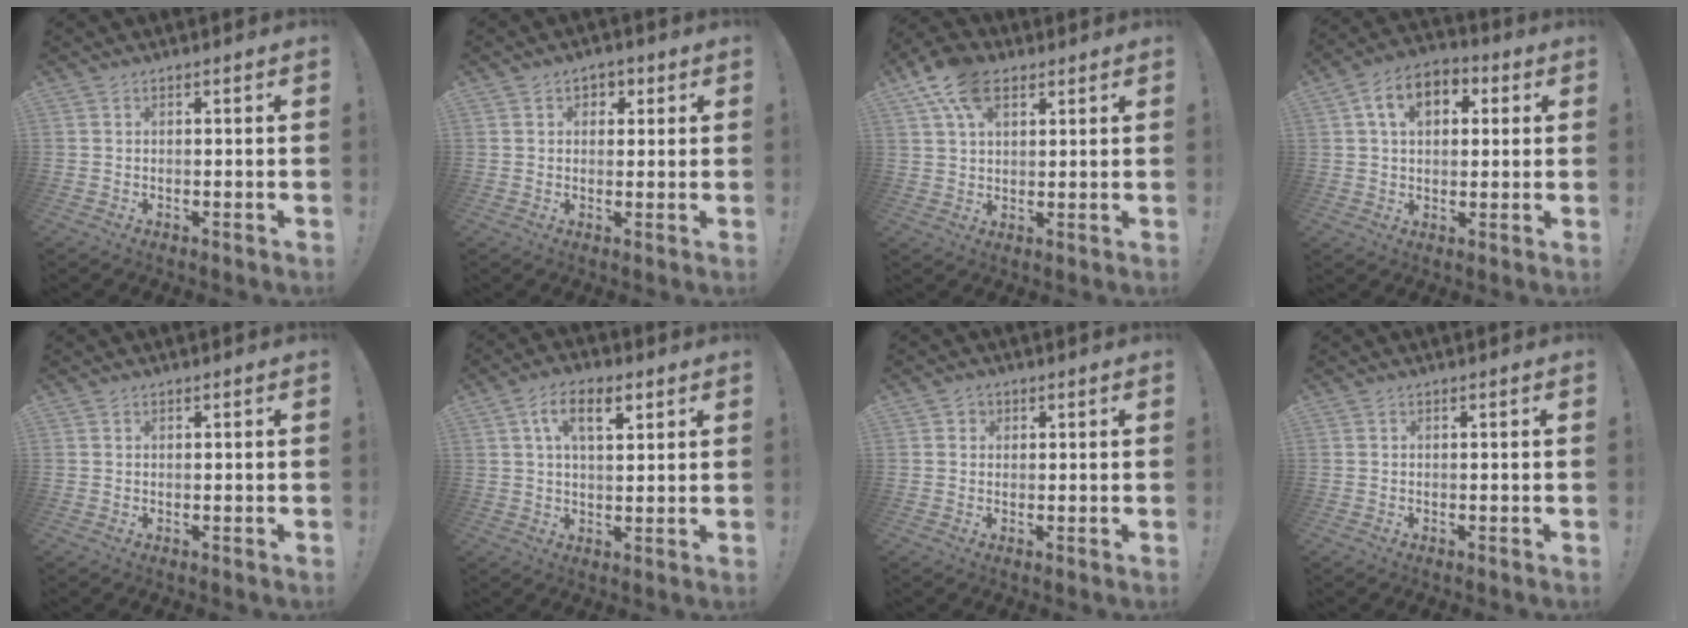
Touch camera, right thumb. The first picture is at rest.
{"total": 3.2, "force": [0.7, 2.9, 1.1], "torque": [-0.002, 0.000, 0.008]}
{"total": 11.4, "force": [6.0, 6.7, 7.0], "torque": [-0.114, -0.012, 0.112]}
{"total": 10.9, "force": [3.6, 7.5, 7.1], "torque": [-0.107, 0.005, 0.065]}
{"total": 0.0}
{"total": 9.3, "force": [3.9, 4.5, 7.1], "torque": [-0.102, -0.001, 0.066]}
{"total": 1.9, "force": [0.7, 1.8, 0.3], "torque": [-0.002, -0.002, 0.012]}
{"total": 0.0}